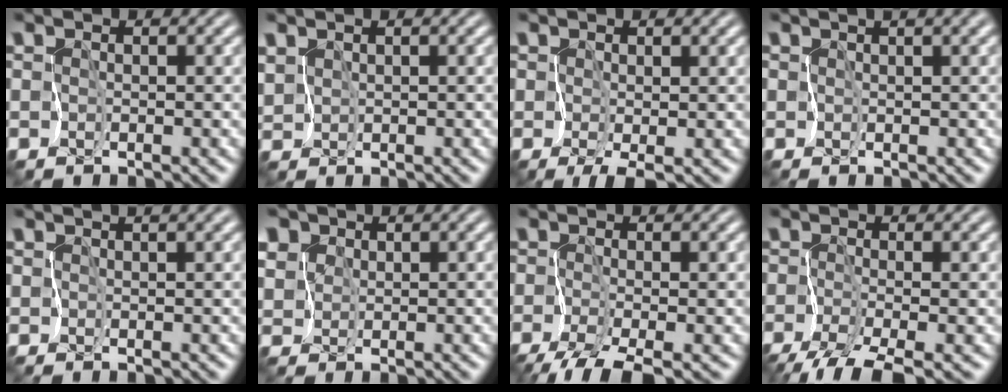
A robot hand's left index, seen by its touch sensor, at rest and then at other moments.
{"total": 1.4, "force": [0.7, 1.1, 0.6], "torque": [-0.020, -0.001, 0.014]}
{"total": 1.9, "force": [0.2, 0.9, 1.7], "torque": [-0.029, -0.002, 0.007]}
{"total": 3.9, "force": [2.3, 1.1, 3.0], "torque": [-0.040, 0.016, 0.031]}
{"total": 2.8, "force": [1.9, 0.8, 1.9], "torque": [-0.024, 0.016, 0.025]}
{"total": 4.2, "force": [2.2, 3.4, 1.3], "torque": [-0.057, 0.016, 0.038]}
{"total": 3.5, "force": [-2.5, 0.5, 2.4], "torque": [-0.038, -0.004, -0.049]}
{"total": 3.7, "force": [-2.7, 0.4, 2.6], "torque": [-0.040, -0.005, -0.054]}